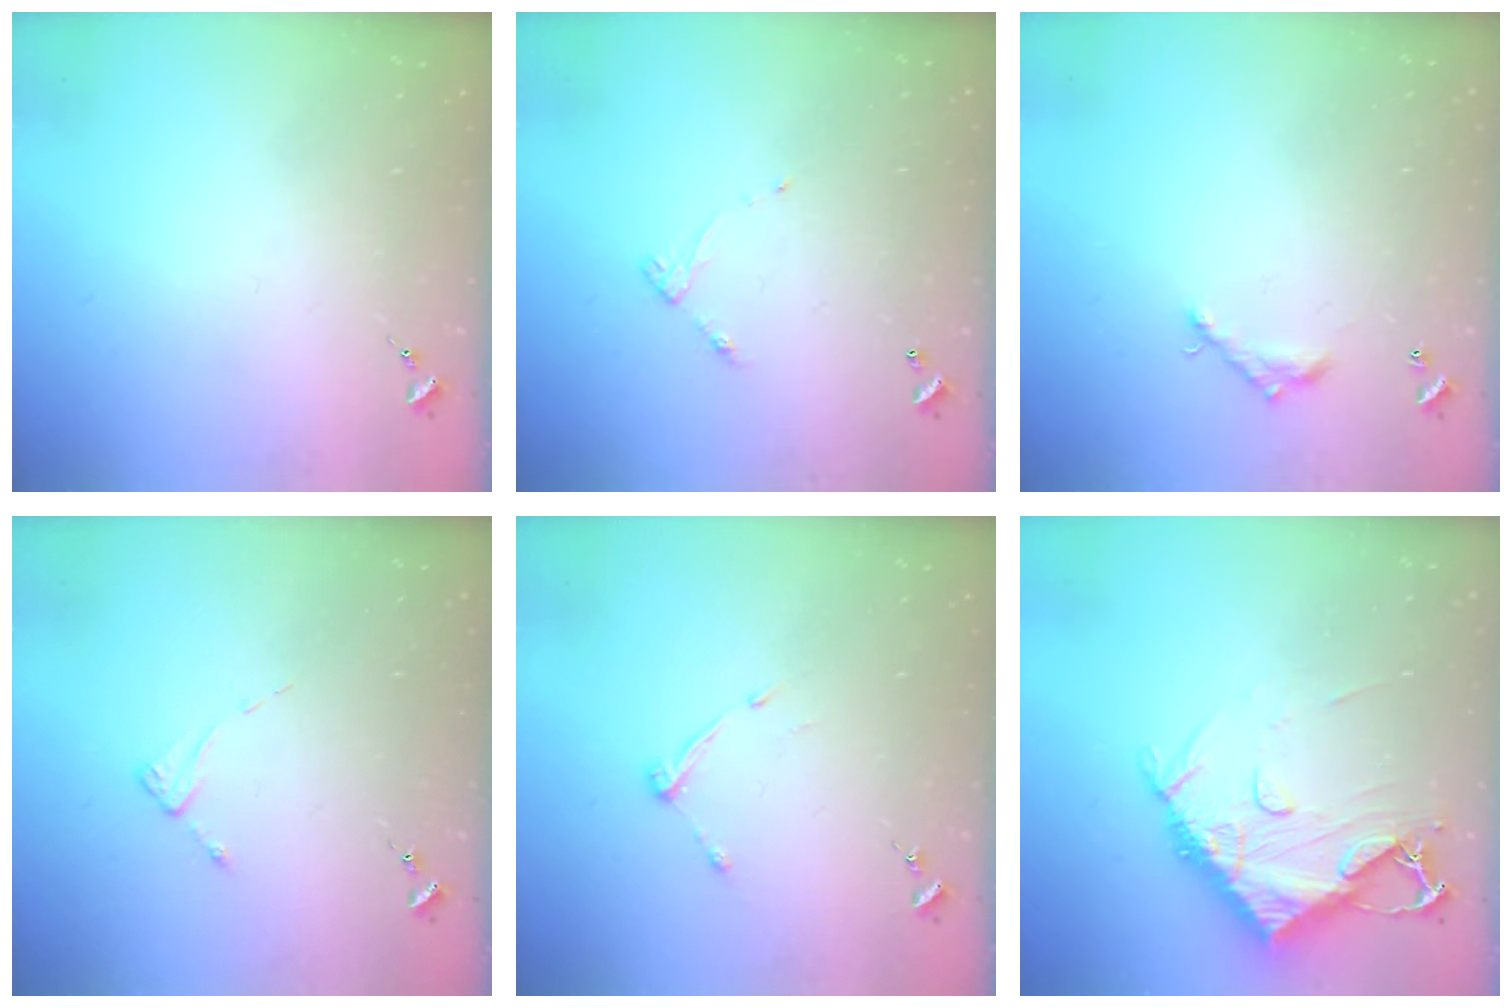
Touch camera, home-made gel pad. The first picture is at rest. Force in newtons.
{"total": 4.2, "press": 4.2, "slide": 0.2}
{"total": 7.3, "press": 7.3, "slide": 0.6}
{"total": 2.3, "press": 2.3, "slide": 0.3}
{"total": 5.5, "press": 5.5, "slide": 0.7}
{"total": 13.0, "press": 12.9, "slide": 1.5}